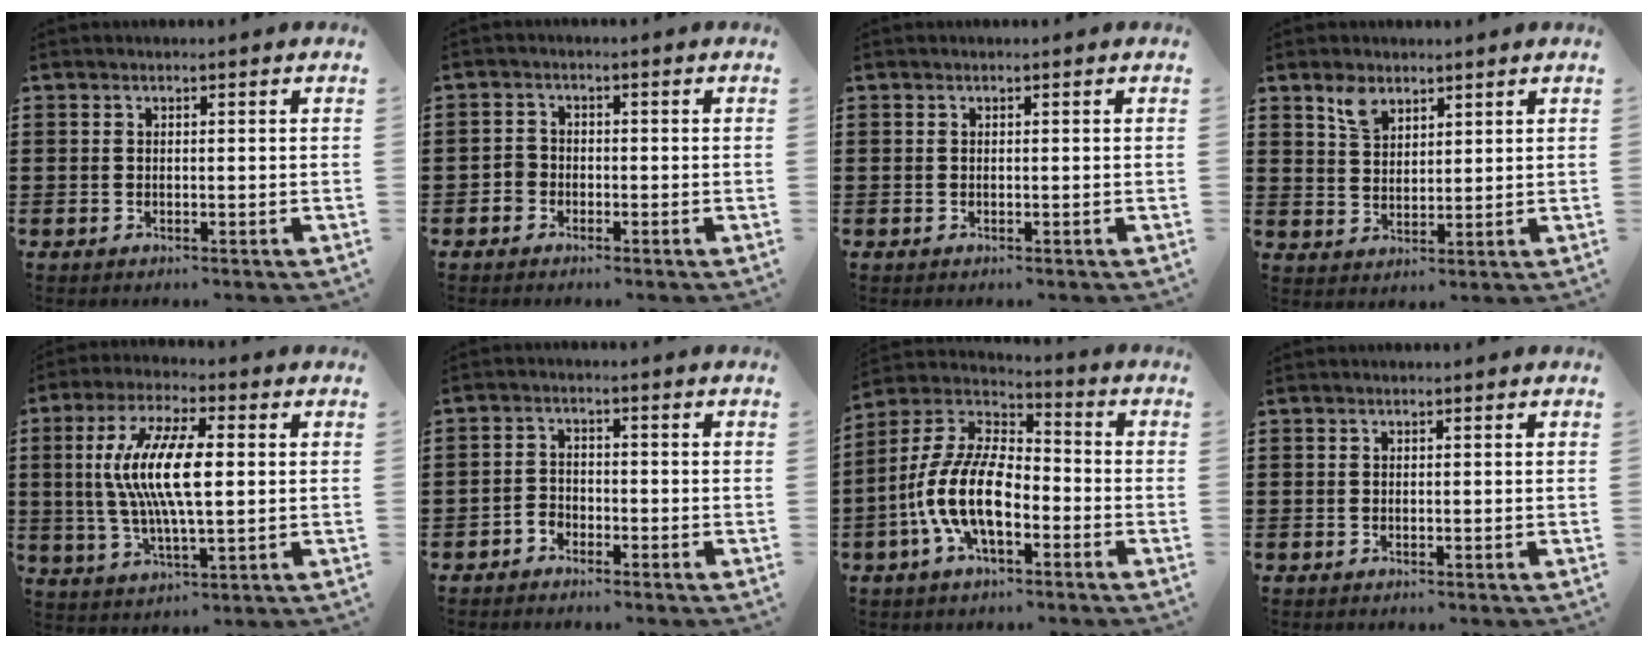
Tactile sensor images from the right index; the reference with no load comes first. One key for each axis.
{"total": 2.0, "fx": -1.1, "fy": 1.7, "fz": 0.4, "tx": -0.013, "ty": 0.004, "tz": -0.024}
{"total": 0.0}
{"total": 4.1, "fx": 3.0, "fy": 2.3, "fz": 1.8, "tx": -0.037, "ty": 0.002, "tz": 0.055}
{"total": 11.4, "fx": 1.0, "fy": 3.6, "fz": 10.8, "tx": -0.226, "ty": 0.000, "tz": 0.012}
{"total": 2.4, "fx": -2.1, "fy": 1.1, "fz": -0.1, "tx": -0.007, "ty": 0.003, "tz": -0.045}
{"total": 12.4, "fx": -4.6, "fy": 5.6, "fz": 10.0, "tx": -0.245, "ty": -0.002, "tz": -0.095}
{"total": 0.0}